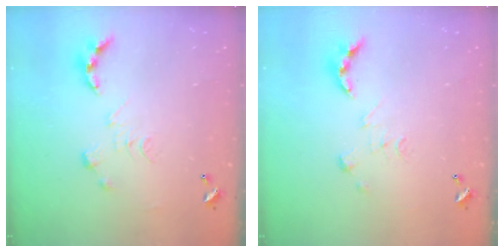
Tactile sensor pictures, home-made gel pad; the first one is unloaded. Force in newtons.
{"total": 2.9, "press": 2.7, "slide": 1.3}